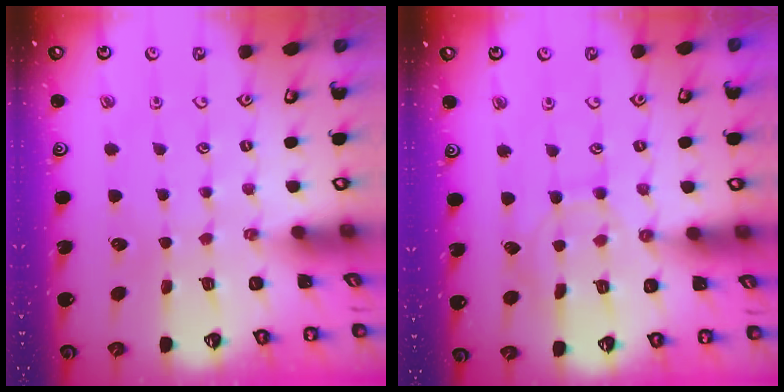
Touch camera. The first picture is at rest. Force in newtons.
{"total": 7.9, "press": 7.8, "slide": 0.9}